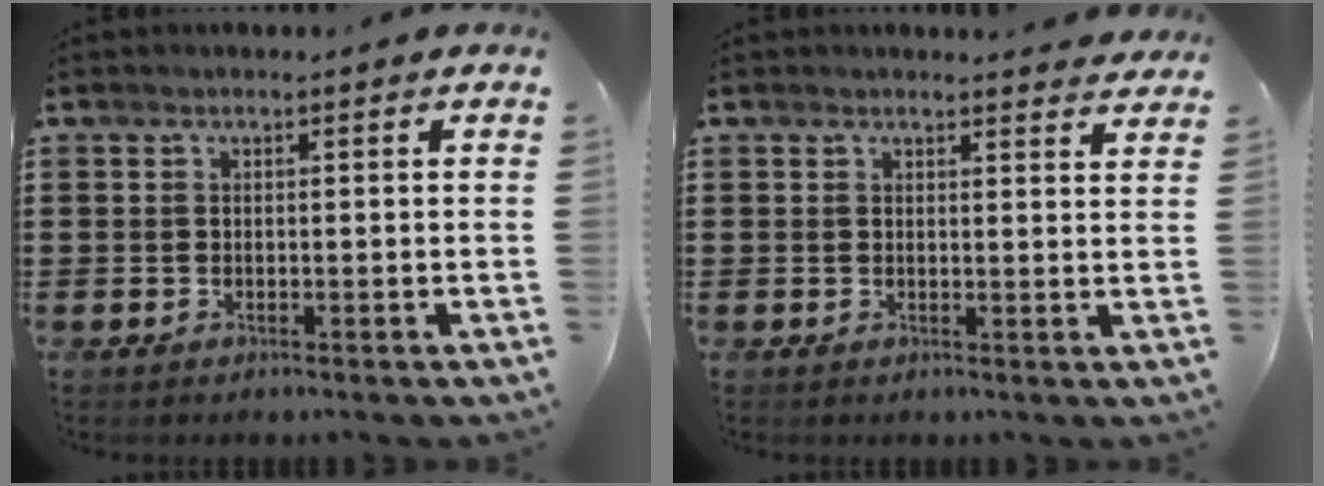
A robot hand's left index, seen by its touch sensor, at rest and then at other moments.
{"total": 1.8, "force": [1.8, 0.2, 0.2], "torque": [-0.001, -0.004, 0.034]}